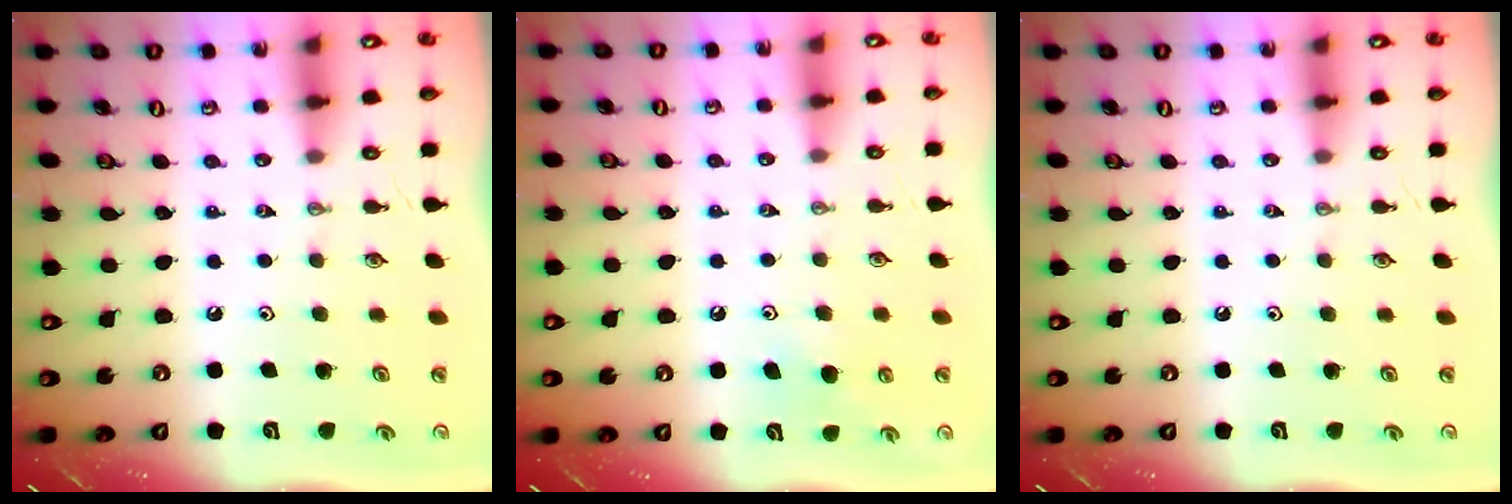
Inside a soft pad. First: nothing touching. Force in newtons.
{"total": 6.4, "press": 6.4, "slide": 0.4}
{"total": 0.0}